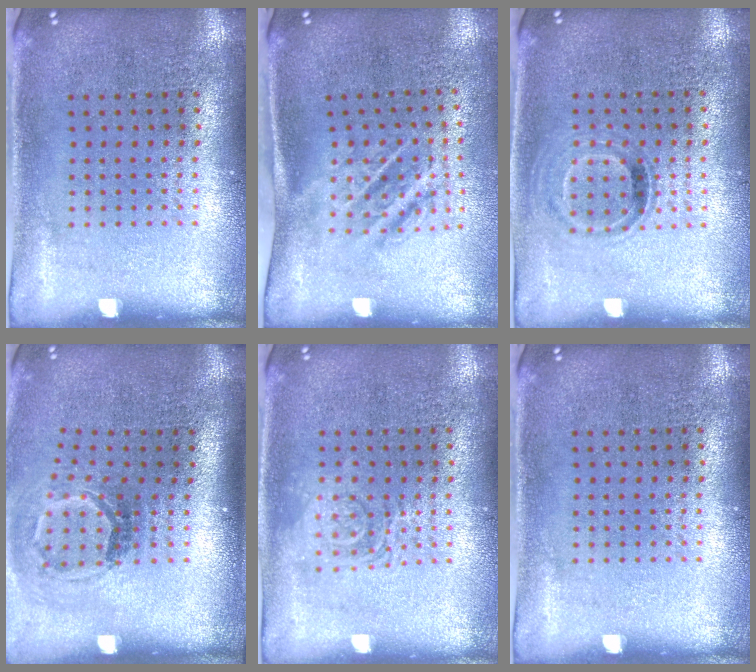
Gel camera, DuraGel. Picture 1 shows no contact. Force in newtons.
{"total": 1.7, "press": 1.1, "slide": 1.3}
{"total": 1.0, "press": 0.8, "slide": 0.6}
{"total": 1.8, "press": 1.2, "slide": 1.4}
{"total": 2.2, "press": 2.1, "slide": 0.4}
{"total": 0.0}